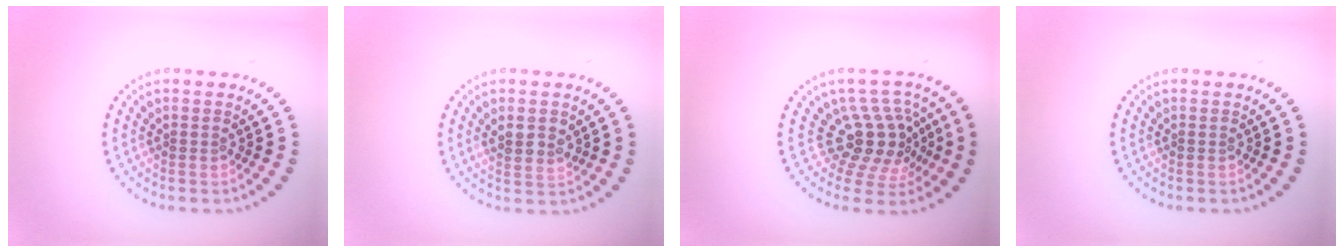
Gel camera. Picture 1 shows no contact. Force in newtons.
{"total": 2.3, "press": 2.1, "slide": 0.8}
{"total": 4.5, "press": 3.4, "slide": 2.9}
{"total": 0.0}